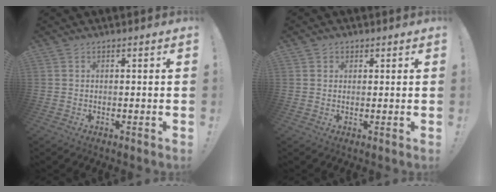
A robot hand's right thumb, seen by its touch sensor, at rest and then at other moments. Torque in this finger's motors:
{"motor_torque": [0.11, -0.17, -0.34, 0.00, 0.00]}